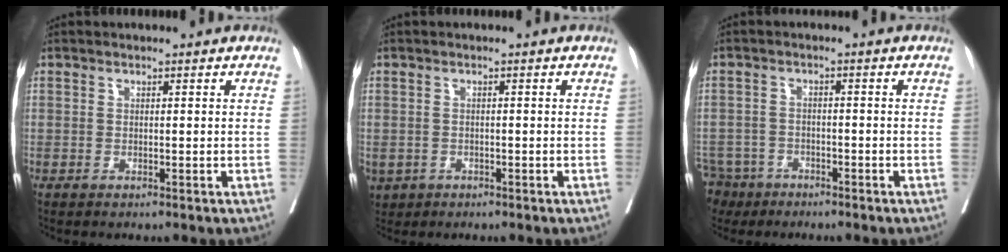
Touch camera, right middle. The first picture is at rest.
{"total": 4.5, "force": [-2.3, 3.6, 1.5], "torque": [-0.038, -0.003, -0.034]}
{"total": 7.7, "force": [-5.8, 5.0, 1.1], "torque": [-0.036, -0.007, -0.103]}